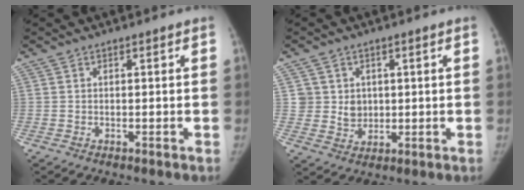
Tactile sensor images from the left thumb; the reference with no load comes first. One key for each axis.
{"total": 5.0, "fx": 1.1, "fy": 4.7, "fz": 1.2, "tx": 0.007, "ty": -0.006, "tz": 0.026}